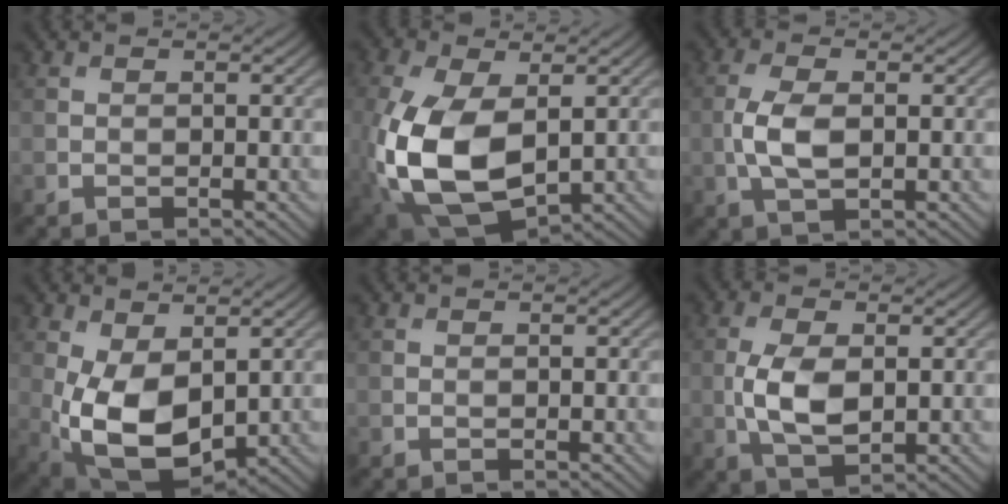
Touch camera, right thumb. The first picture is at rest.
{"total": 14.3, "force": [-2.0, 8.5, 11.4], "torque": [-0.297, -0.023, -0.030]}
{"total": 5.0, "force": [-0.4, 2.3, 4.4], "torque": [-0.108, 0.002, -0.010]}
{"total": 10.5, "force": [-0.9, 6.0, 8.5], "torque": [-0.200, -0.015, -0.009]}
{"total": 0.0}
{"total": 6.5, "force": [-0.4, 3.3, 5.6], "torque": [-0.133, -0.004, -0.006]}